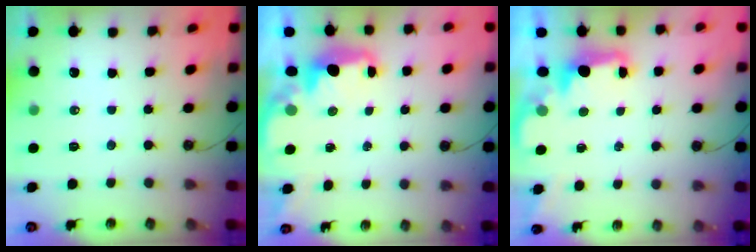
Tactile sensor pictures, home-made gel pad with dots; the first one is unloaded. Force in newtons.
{"total": 3.0, "press": 2.9, "slide": 0.6}
{"total": 2.2, "press": 2.1, "slide": 0.7}